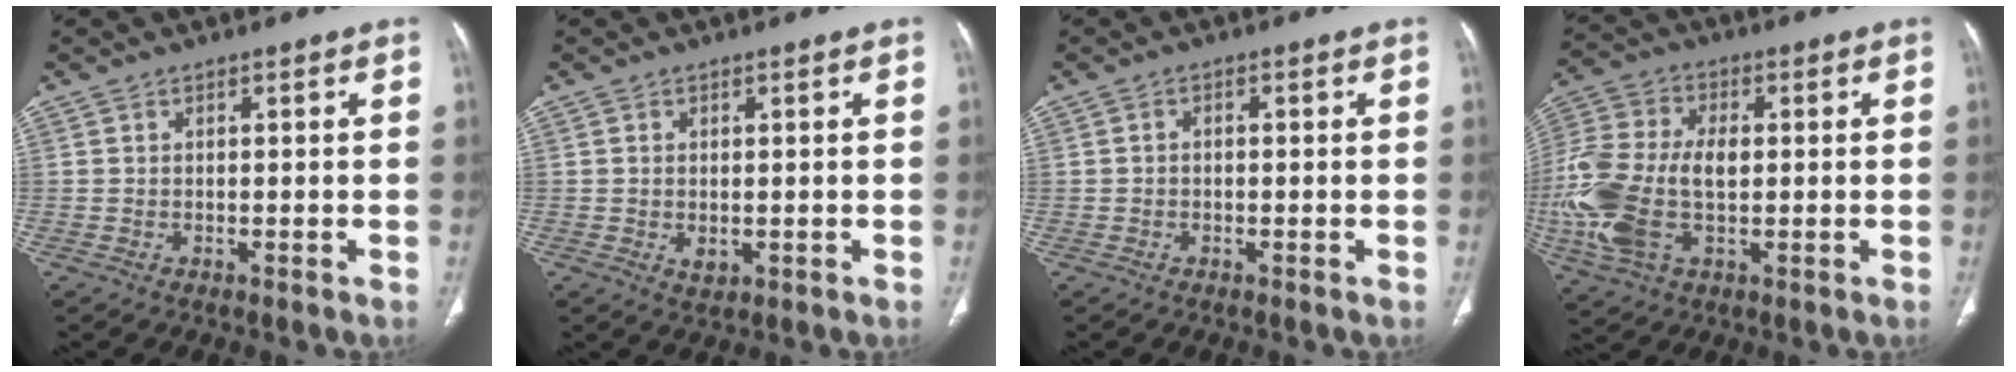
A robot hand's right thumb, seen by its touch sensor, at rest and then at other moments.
{"total": 2.1, "force": [-0.3, 1.4, 1.6], "torque": [-0.026, -0.005, 0.001]}
{"total": 0.8, "force": [-0.2, 0.6, 0.5], "torque": [-0.007, 0.003, -0.006]}
{"total": 17.8, "force": [-1.5, 10.5, 14.3], "torque": [-0.338, 0.006, -0.025]}